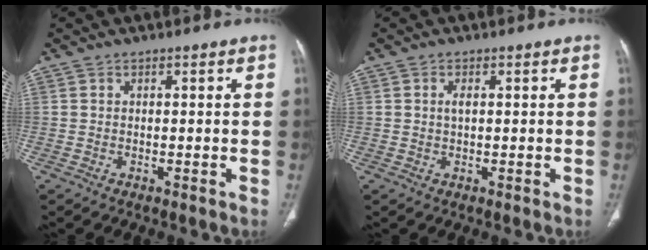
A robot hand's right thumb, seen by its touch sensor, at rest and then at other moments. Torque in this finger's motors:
{"motor_torque": [-0.04, -0.15, -0.22, 0.04, 0.08]}